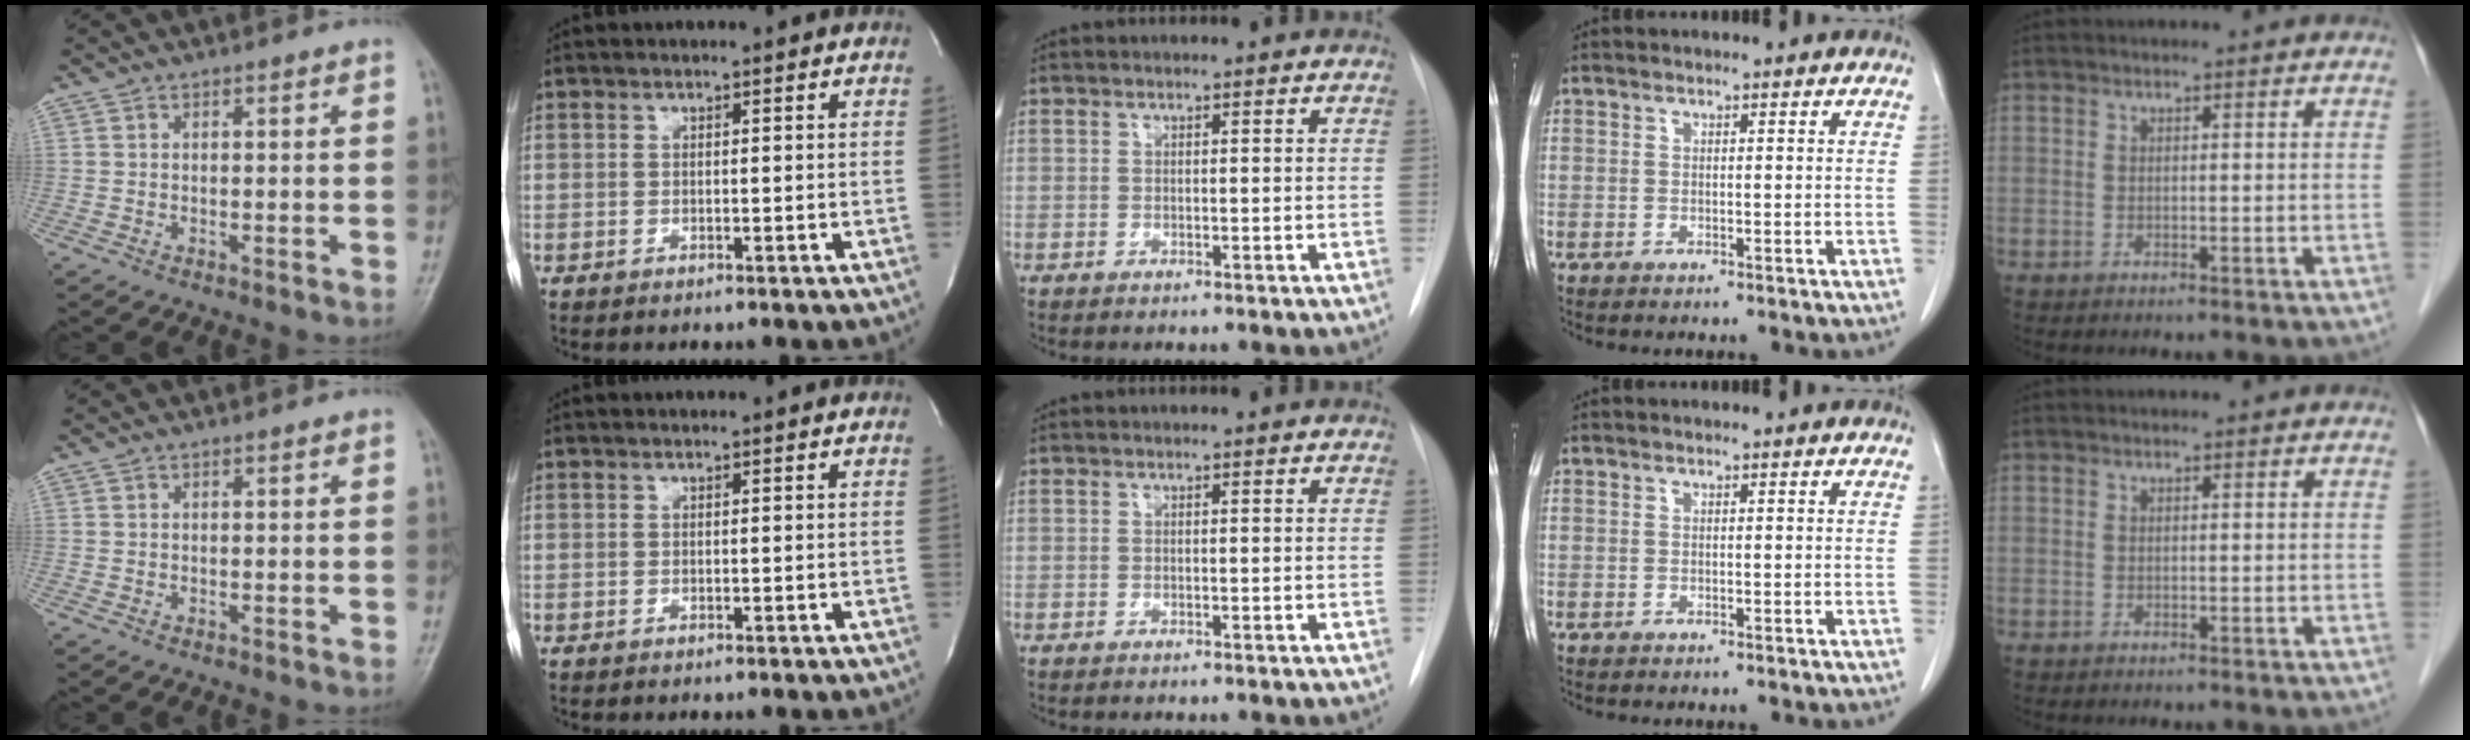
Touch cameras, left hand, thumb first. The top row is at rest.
{}